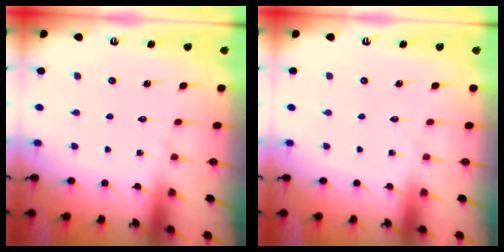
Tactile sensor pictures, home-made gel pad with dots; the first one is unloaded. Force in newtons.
{"total": 0.0}